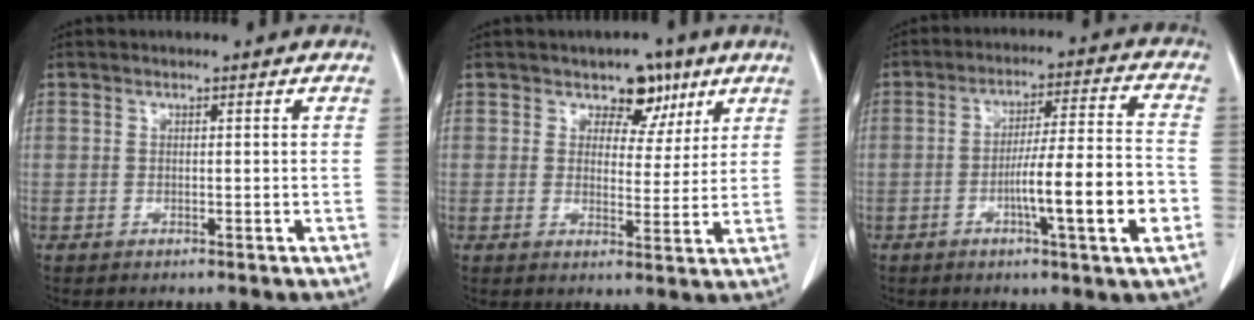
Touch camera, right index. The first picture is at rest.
{"total": 5.5, "force": [3.4, 3.7, 2.4], "torque": [-0.018, 0.002, 0.048]}
{"total": 12.6, "force": [-4.0, 0.3, 12.0], "torque": [-0.188, 0.002, -0.064]}